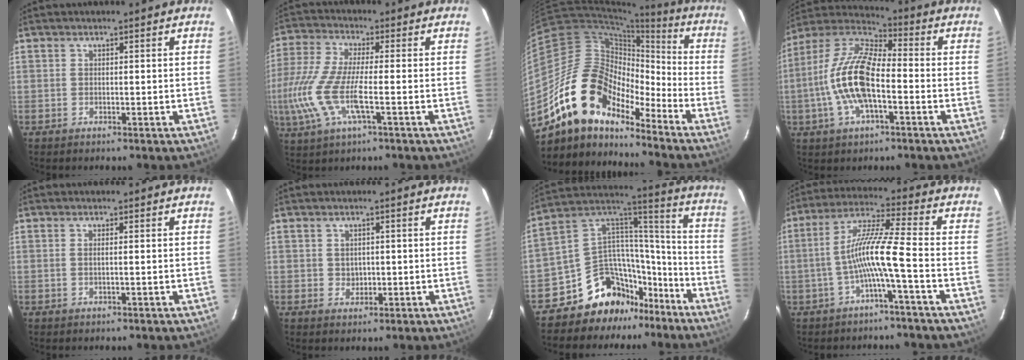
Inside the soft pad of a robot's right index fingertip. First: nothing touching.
{"total": 13.4, "force": [-3.5, 2.7, 12.7], "torque": [-0.281, -0.013, -0.069]}
{"total": 16.5, "force": [-12.3, 8.4, 7.1], "torque": [-0.136, 0.016, -0.229]}
{"total": 15.2, "force": [-3.2, 5.9, 13.6], "torque": [-0.275, 0.005, -0.069]}
{"total": 0.8, "force": [0.0, -0.3, 0.8], "torque": [-0.016, 0.000, -0.001]}
{"total": 1.9, "force": [0.2, 1.8, 0.6], "torque": [-0.006, 0.004, 0.008]}
{"total": 15.9, "force": [-12.5, 9.3, 3.5], "torque": [-0.092, 0.080, -0.203]}
{"total": 9.1, "force": [-3.1, -0.9, 8.5], "torque": [-0.178, 0.013, -0.058]}